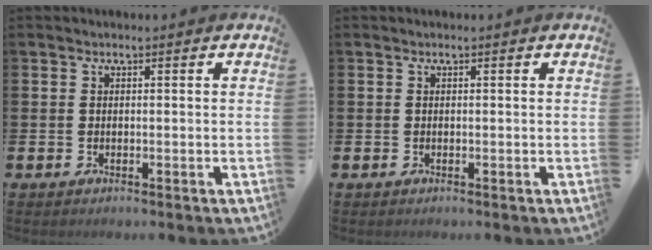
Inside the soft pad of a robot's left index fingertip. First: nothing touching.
{"total": 0.0}